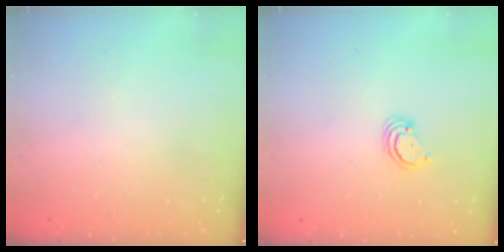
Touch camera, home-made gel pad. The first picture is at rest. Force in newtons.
{"total": 2.6, "press": 2.6, "slide": 0.2}